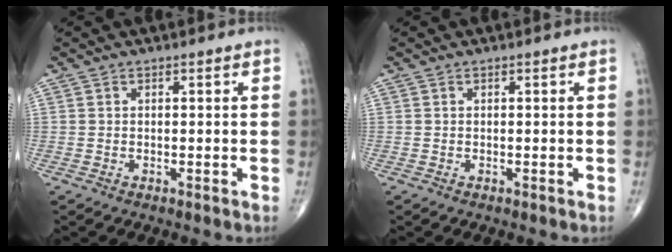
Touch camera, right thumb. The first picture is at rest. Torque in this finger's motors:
{"motor_torque": [0.00, 0.00, 0.00, 0.00, 0.02]}